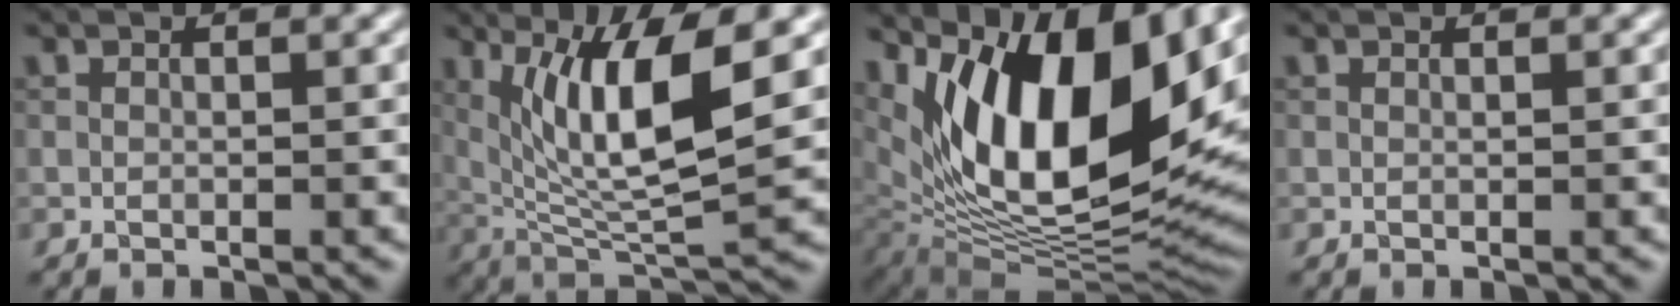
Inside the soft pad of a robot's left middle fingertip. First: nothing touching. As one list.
[{"total": 9.1, "force": [3.0, 2.1, 8.3], "torque": [-0.143, -0.016, 0.061]}, {"total": 15.2, "force": [5.8, 6.8, 12.4], "torque": [-0.192, -0.008, 0.096]}, {"total": 0.0}]